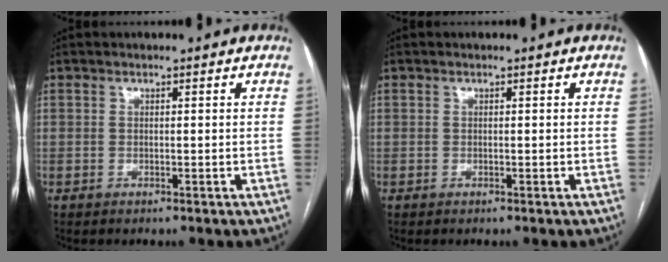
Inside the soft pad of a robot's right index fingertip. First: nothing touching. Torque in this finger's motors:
{"motor_torque": [0.03, 0.03, 0.01, 0.00]}